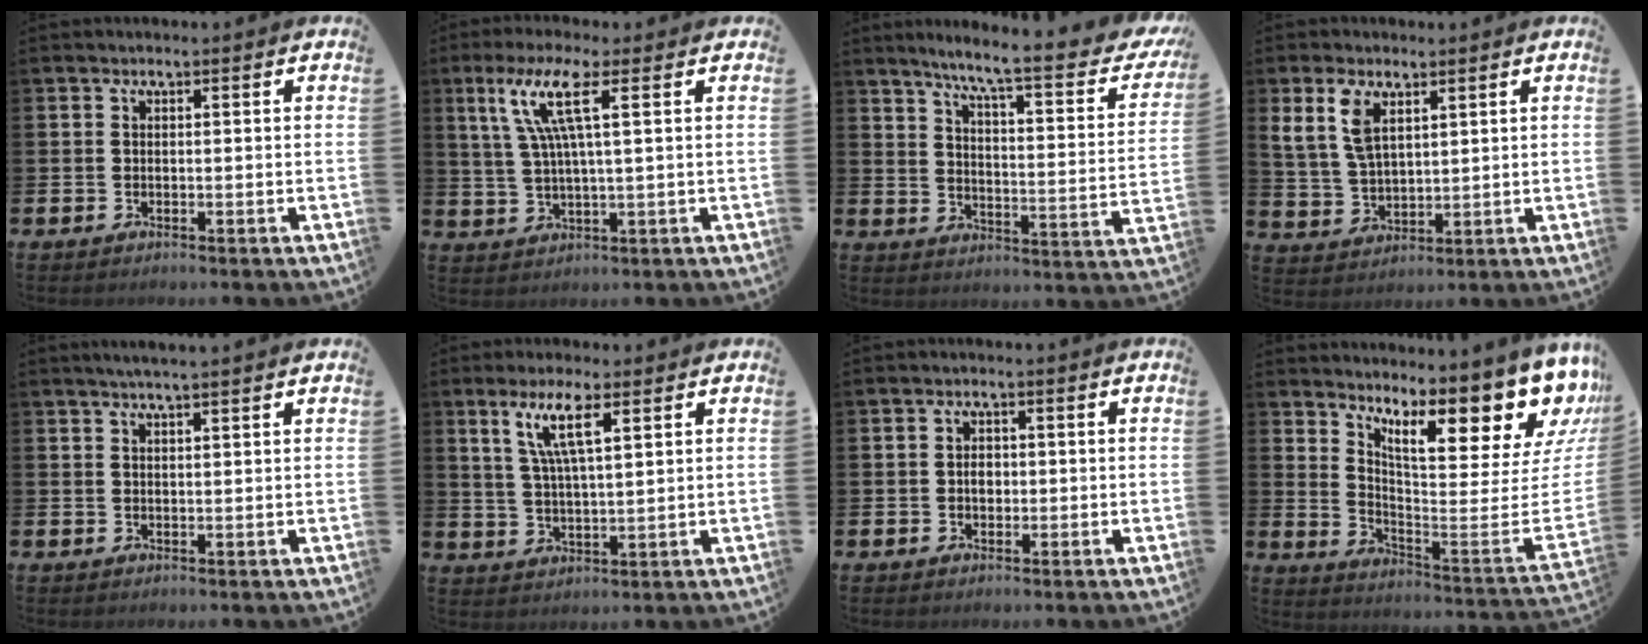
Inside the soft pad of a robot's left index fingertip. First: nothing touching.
{"total": 7.5, "force": [3.4, 0.7, 6.6], "torque": [-0.143, 0.004, 0.057]}
{"total": 7.7, "force": [6.1, 0.7, 4.7], "torque": [-0.092, -0.051, 0.089]}
{"total": 5.7, "force": [3.5, 2.9, 3.4], "torque": [-0.070, -0.001, 0.061]}
{"total": 2.3, "force": [2.1, -0.2, 0.9], "torque": [-0.017, -0.004, 0.038]}
{"total": 7.0, "force": [4.5, 1.3, 5.2], "torque": [-0.106, -0.008, 0.074]}
{"total": 1.9, "force": [-0.1, 1.4, 1.2], "torque": [-0.007, 0.001, -0.007]}
{"total": 11.4, "force": [8.0, 3.4, 7.4], "torque": [-0.122, -0.086, 0.126]}